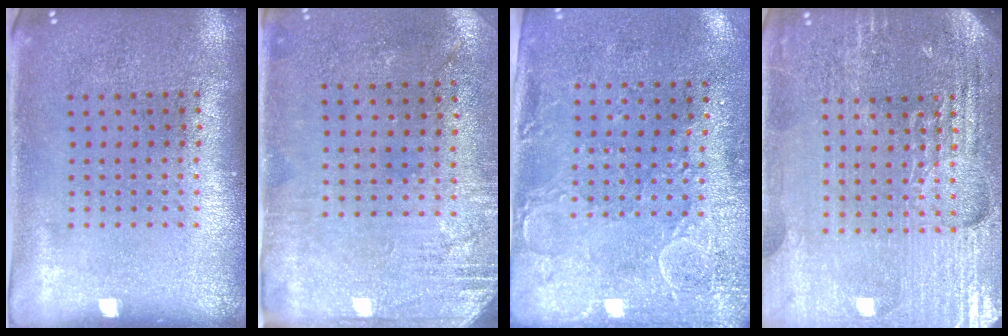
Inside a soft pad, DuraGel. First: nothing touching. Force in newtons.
{"total": 2.7, "press": 2.3, "slide": 1.4}
{"total": 3.0, "press": 2.3, "slide": 1.9}
{"total": 4.9, "press": 4.6, "slide": 1.8}